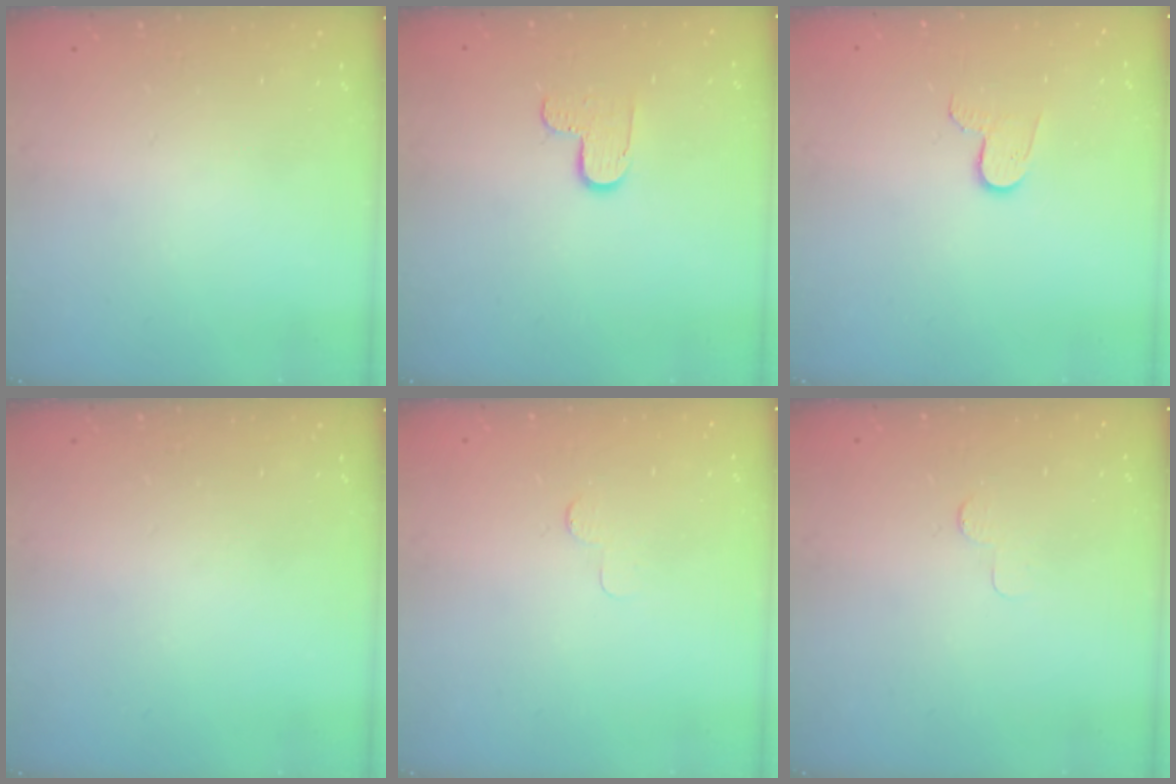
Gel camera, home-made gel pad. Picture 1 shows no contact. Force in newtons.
{"total": 6.5, "press": 6.5, "slide": 0.3}
{"total": 5.8, "press": 5.8, "slide": 0.5}
{"total": 0.0}
{"total": 2.1, "press": 2.1, "slide": 0.2}
{"total": 2.1, "press": 2.1, "slide": 0.2}